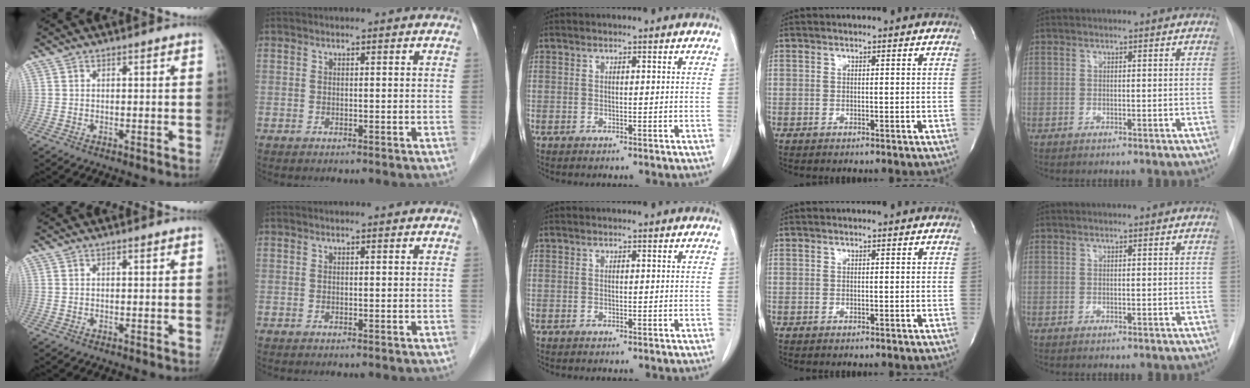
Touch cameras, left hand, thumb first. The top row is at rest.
{}